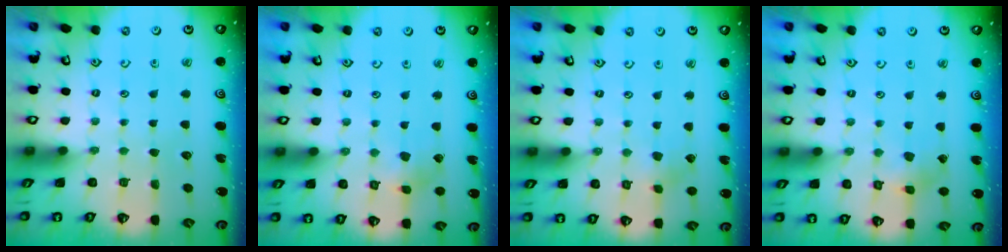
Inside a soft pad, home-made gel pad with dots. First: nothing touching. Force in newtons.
{"total": 3.4, "press": 3.4, "slide": 0.5}
{"total": 2.9, "press": 2.9, "slide": 0.2}
{"total": 3.1, "press": 3.1, "slide": 0.2}